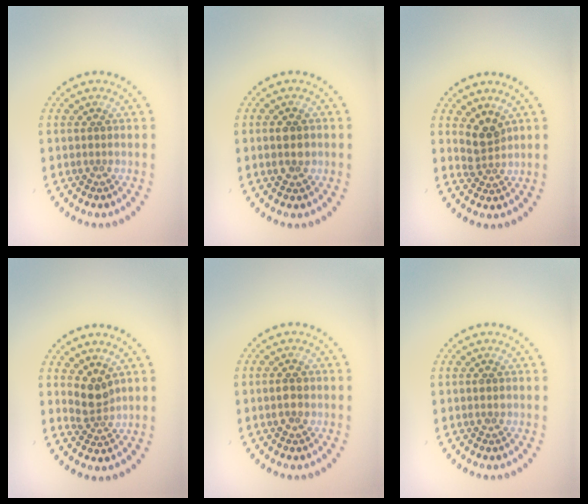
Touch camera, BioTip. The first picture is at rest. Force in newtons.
{"total": 2.7, "press": 2.7, "slide": 0.1}
{"total": 2.4, "press": 1.8, "slide": 1.5}
{"total": 2.3, "press": 1.8, "slide": 1.5}
{"total": 1.6, "press": 1.6, "slide": 0.2}
{"total": 1.0, "press": 1.0, "slide": 0.1}